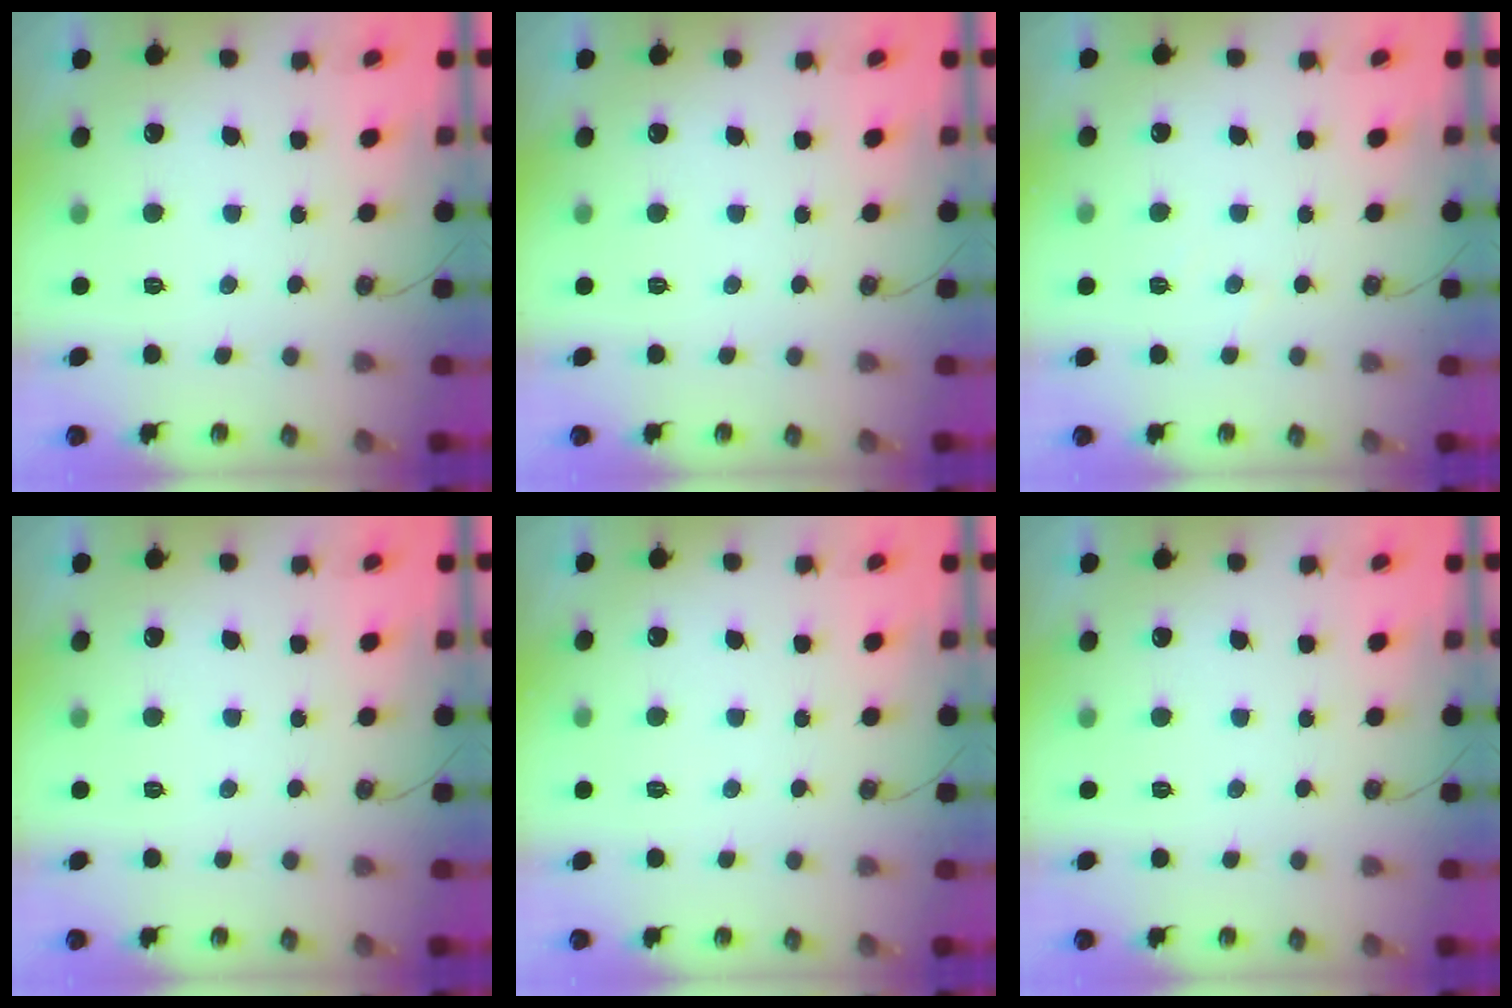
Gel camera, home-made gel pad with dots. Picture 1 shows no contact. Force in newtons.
{"total": 0.0}
{"total": 2.1, "press": 2.1, "slide": 0.4}
{"total": 0.0}
{"total": 2.8, "press": 2.8, "slide": 0.5}
{"total": 0.0}